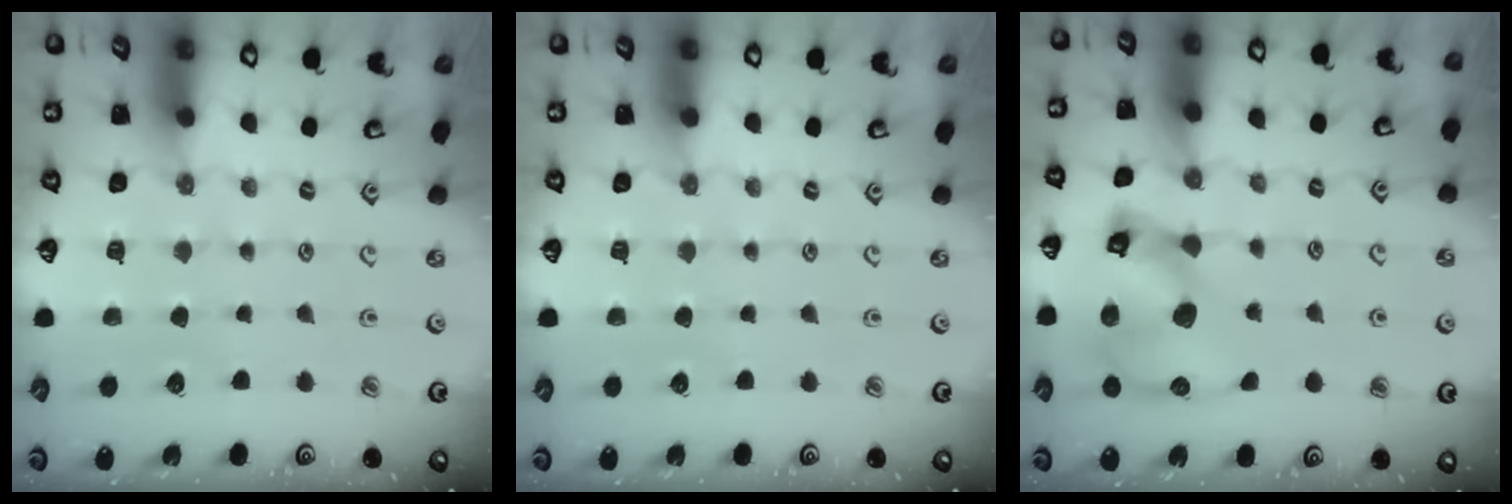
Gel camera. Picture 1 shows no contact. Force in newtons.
{"total": 0.0}
{"total": 14.9, "press": 14.7, "slide": 2.0}